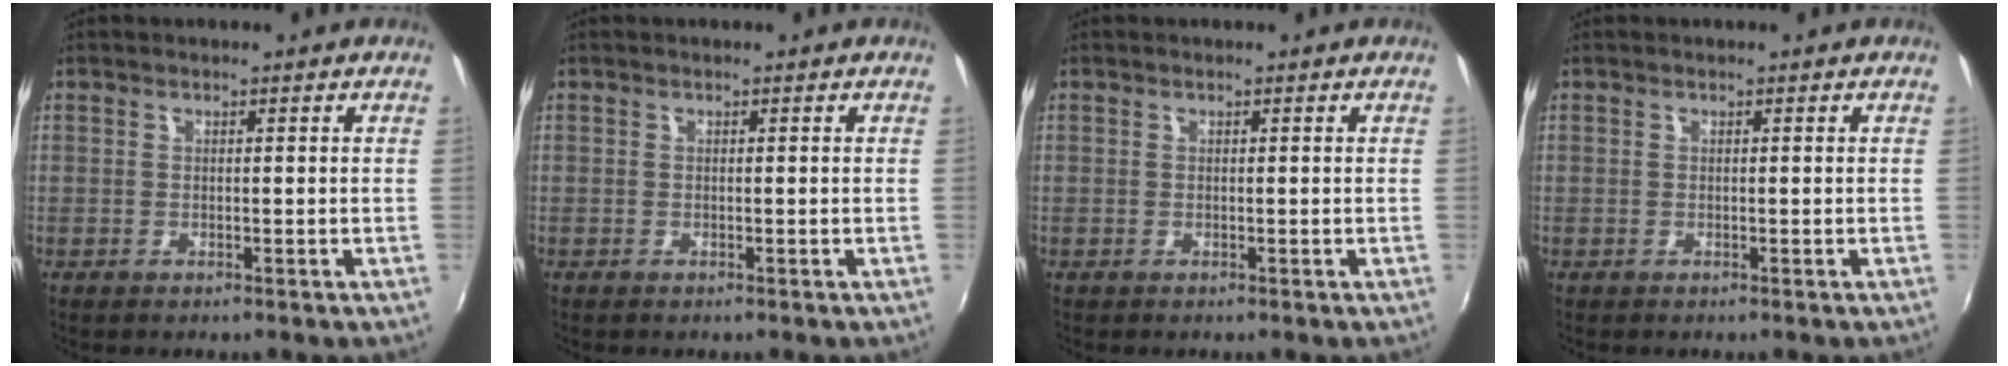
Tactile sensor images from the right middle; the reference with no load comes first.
{"total": 0.0}
{"total": 0.0}
{"total": 0.0}